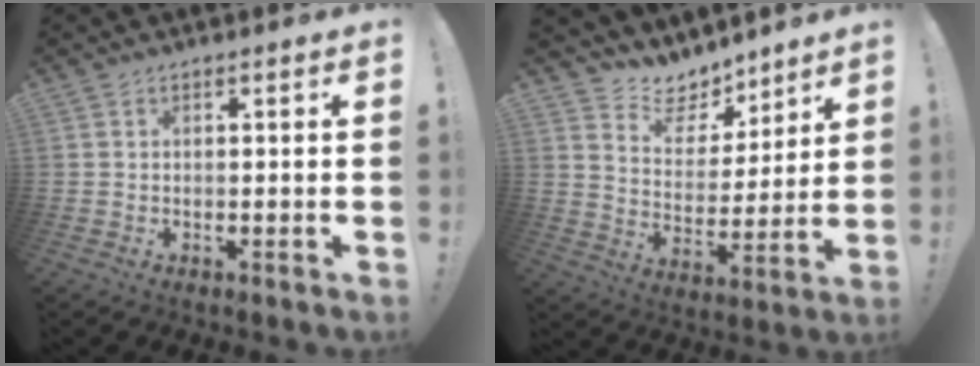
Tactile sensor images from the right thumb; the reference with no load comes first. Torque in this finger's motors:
{"motor_torque": [-0.68, 0.40, -0.20, 1.06, 0.15]}